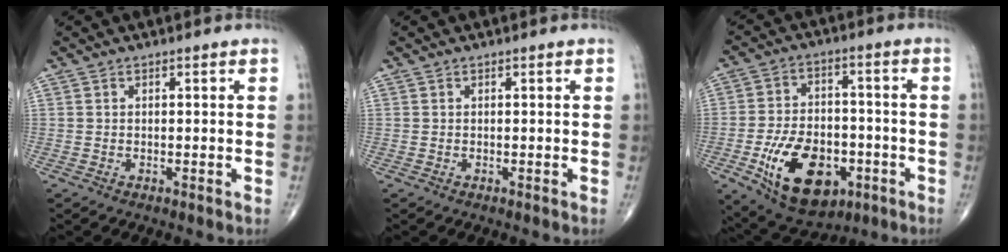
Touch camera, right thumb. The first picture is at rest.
{"total": 0.0}
{"total": 17.3, "force": [-6.4, 10.4, 12.2], "torque": [-0.175, 0.021, -0.093]}